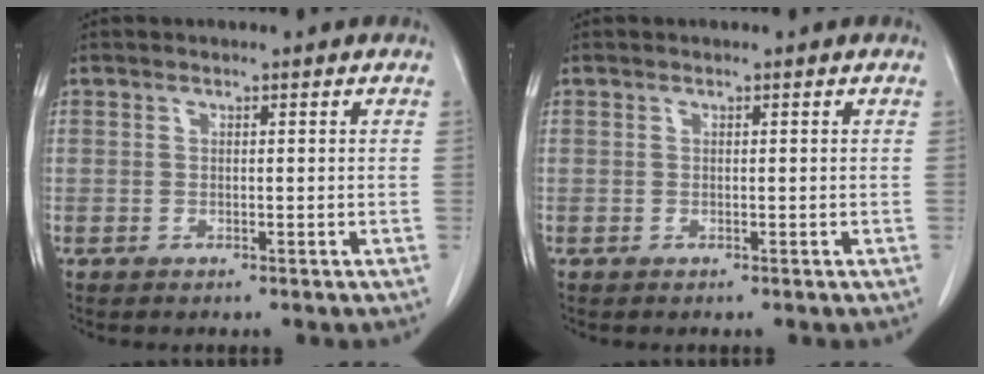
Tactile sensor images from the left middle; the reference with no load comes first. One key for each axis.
{"total": 0.0}